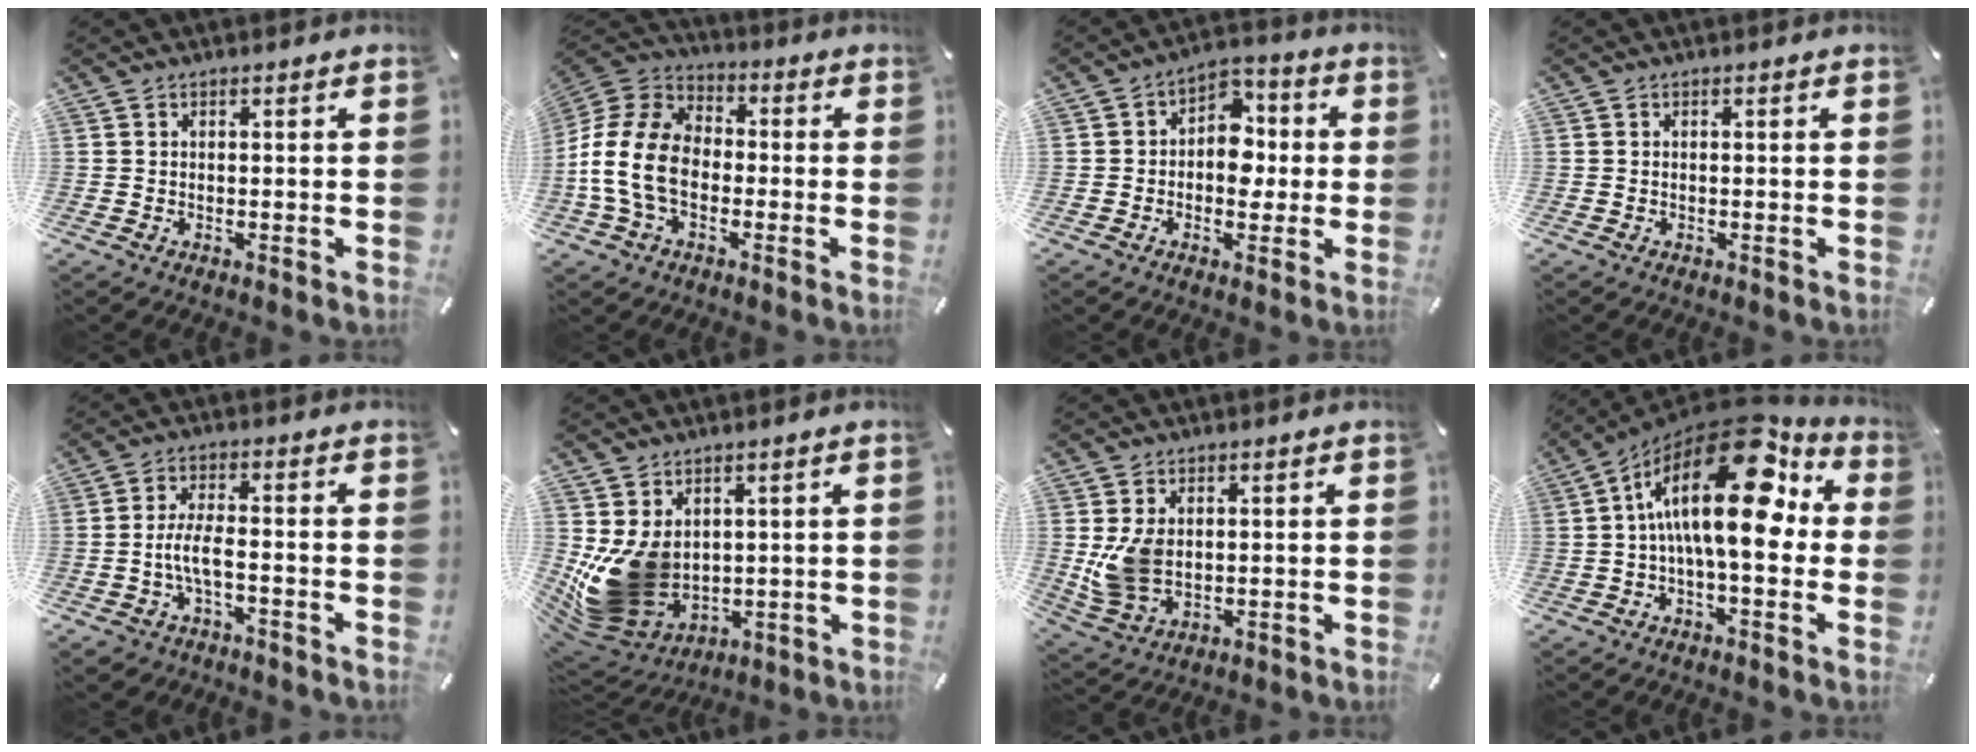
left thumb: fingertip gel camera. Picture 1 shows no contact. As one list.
[{"total": 14.2, "force": [-3.6, 10.1, 9.3], "torque": [-0.212, 0.025, -0.068]}, {"total": 8.9, "force": [-1.4, 6.8, 5.6], "torque": [-0.065, 0.012, -0.029]}, {"total": 0.0}, {"total": 6.2, "force": [-2.1, 2.7, 5.1], "torque": [-0.107, 0.007, -0.040]}, {"total": 14.3, "force": [1.4, 11.9, 7.7], "torque": [-0.167, -0.026, 0.035]}, {"total": 8.4, "force": [1.3, 6.1, 5.6], "torque": [-0.122, -0.005, 0.023]}, {"total": 22.5, "force": [4.9, 9.5, 19.8], "torque": [-0.350, -0.043, 0.076]}]